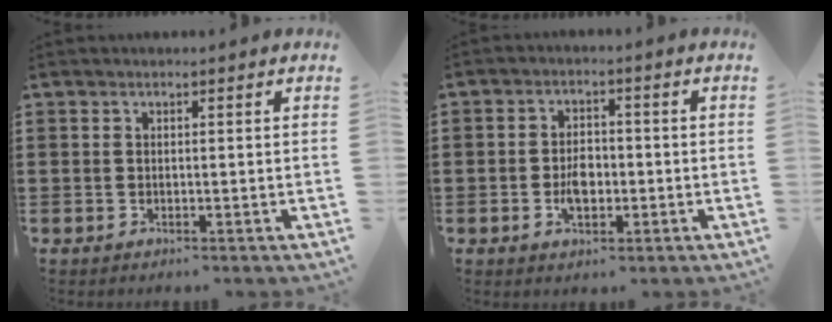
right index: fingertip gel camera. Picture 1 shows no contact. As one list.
[{"total": 4.1, "force": [-0.9, 2.6, 3.1], "torque": [-0.049, 0.005, -0.017]}]